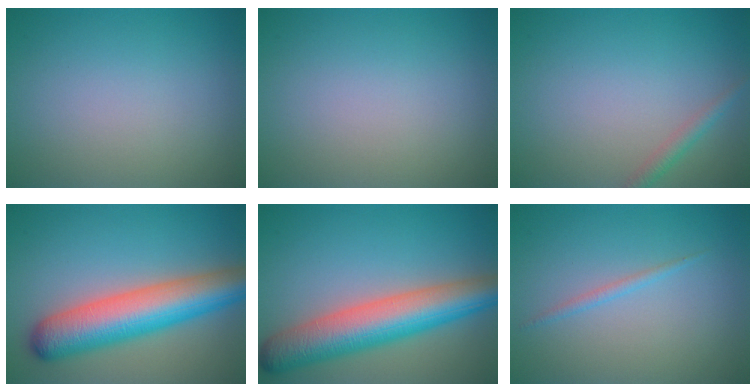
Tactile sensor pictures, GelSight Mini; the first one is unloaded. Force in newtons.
{"total": 0.0}
{"total": 1.4, "press": 1.4, "slide": 0.1}
{"total": 9.0, "press": 8.9, "slide": 0.3}
{"total": 8.7, "press": 8.7, "slide": 0.3}
{"total": 0.9, "press": 0.9, "slide": 0.1}